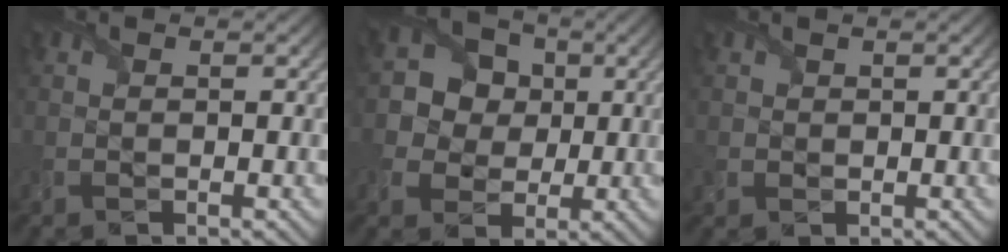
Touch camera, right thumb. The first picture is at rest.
{"total": 6.5, "force": [1.0, 5.9, 2.5], "torque": [-0.063, 0.015, 0.000]}
{"total": 1.5, "force": [0.5, 1.4, 0.1], "torque": [-0.009, -0.002, 0.007]}